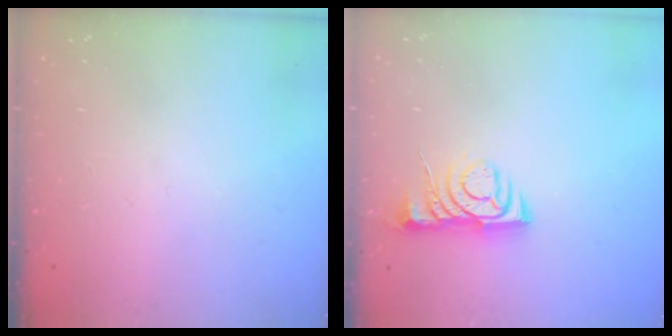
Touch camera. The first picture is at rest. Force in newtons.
{"total": 5.5, "press": 5.4, "slide": 0.7}